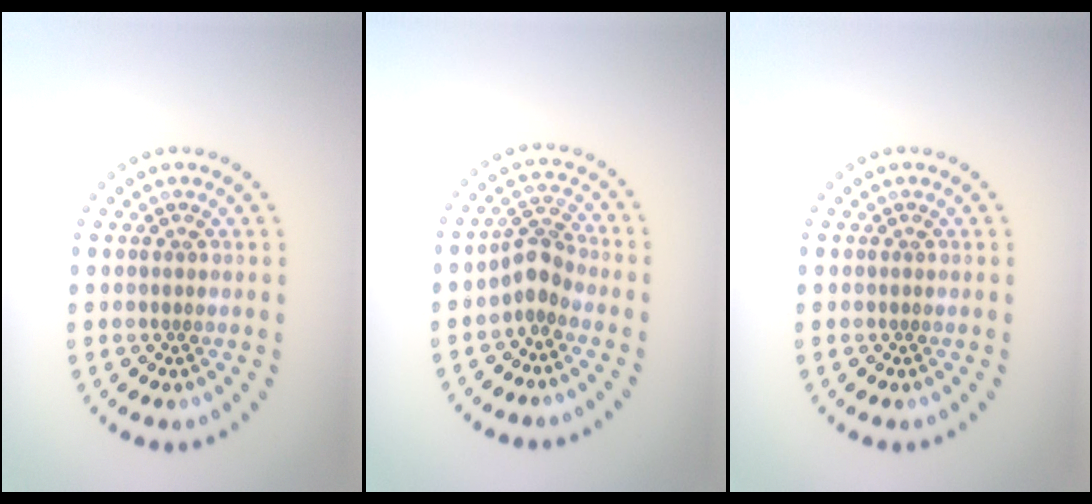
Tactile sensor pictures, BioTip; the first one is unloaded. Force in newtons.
{"total": 2.4, "press": 1.9, "slide": 1.6}
{"total": 0.0}